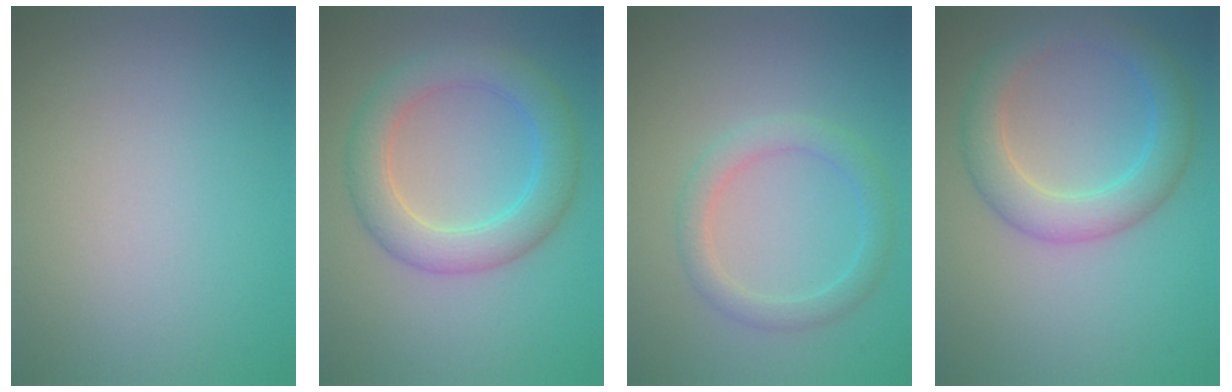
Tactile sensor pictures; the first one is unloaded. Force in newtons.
{"total": 5.0, "press": 5.0, "slide": 0.1}
{"total": 2.6, "press": 2.6, "slide": 0.2}
{"total": 4.5, "press": 4.5, "slide": 0.1}